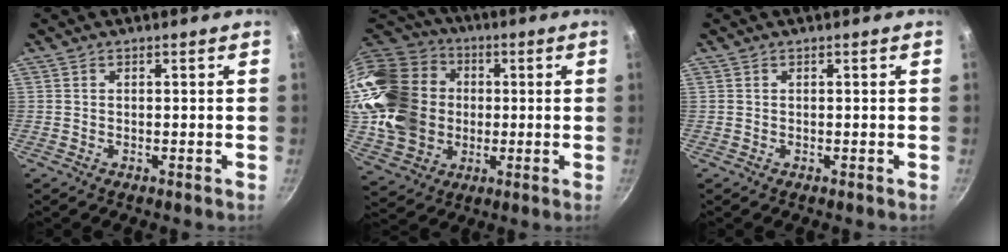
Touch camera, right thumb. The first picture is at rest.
{"total": 24.9, "force": [1.2, 20.6, 13.9], "torque": [-0.261, 0.035, 0.041]}
{"total": 0.0}